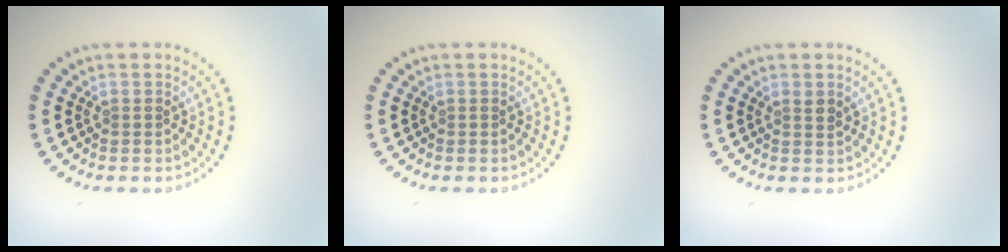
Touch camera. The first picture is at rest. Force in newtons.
{"total": 0.0}
{"total": 0.9, "press": 0.8, "slide": 0.4}